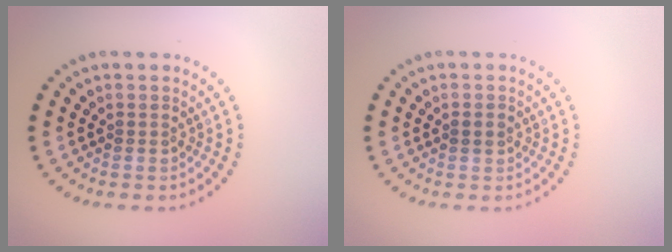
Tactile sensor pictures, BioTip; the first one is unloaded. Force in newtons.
{"total": 1.3, "press": 1.3, "slide": 0.2}